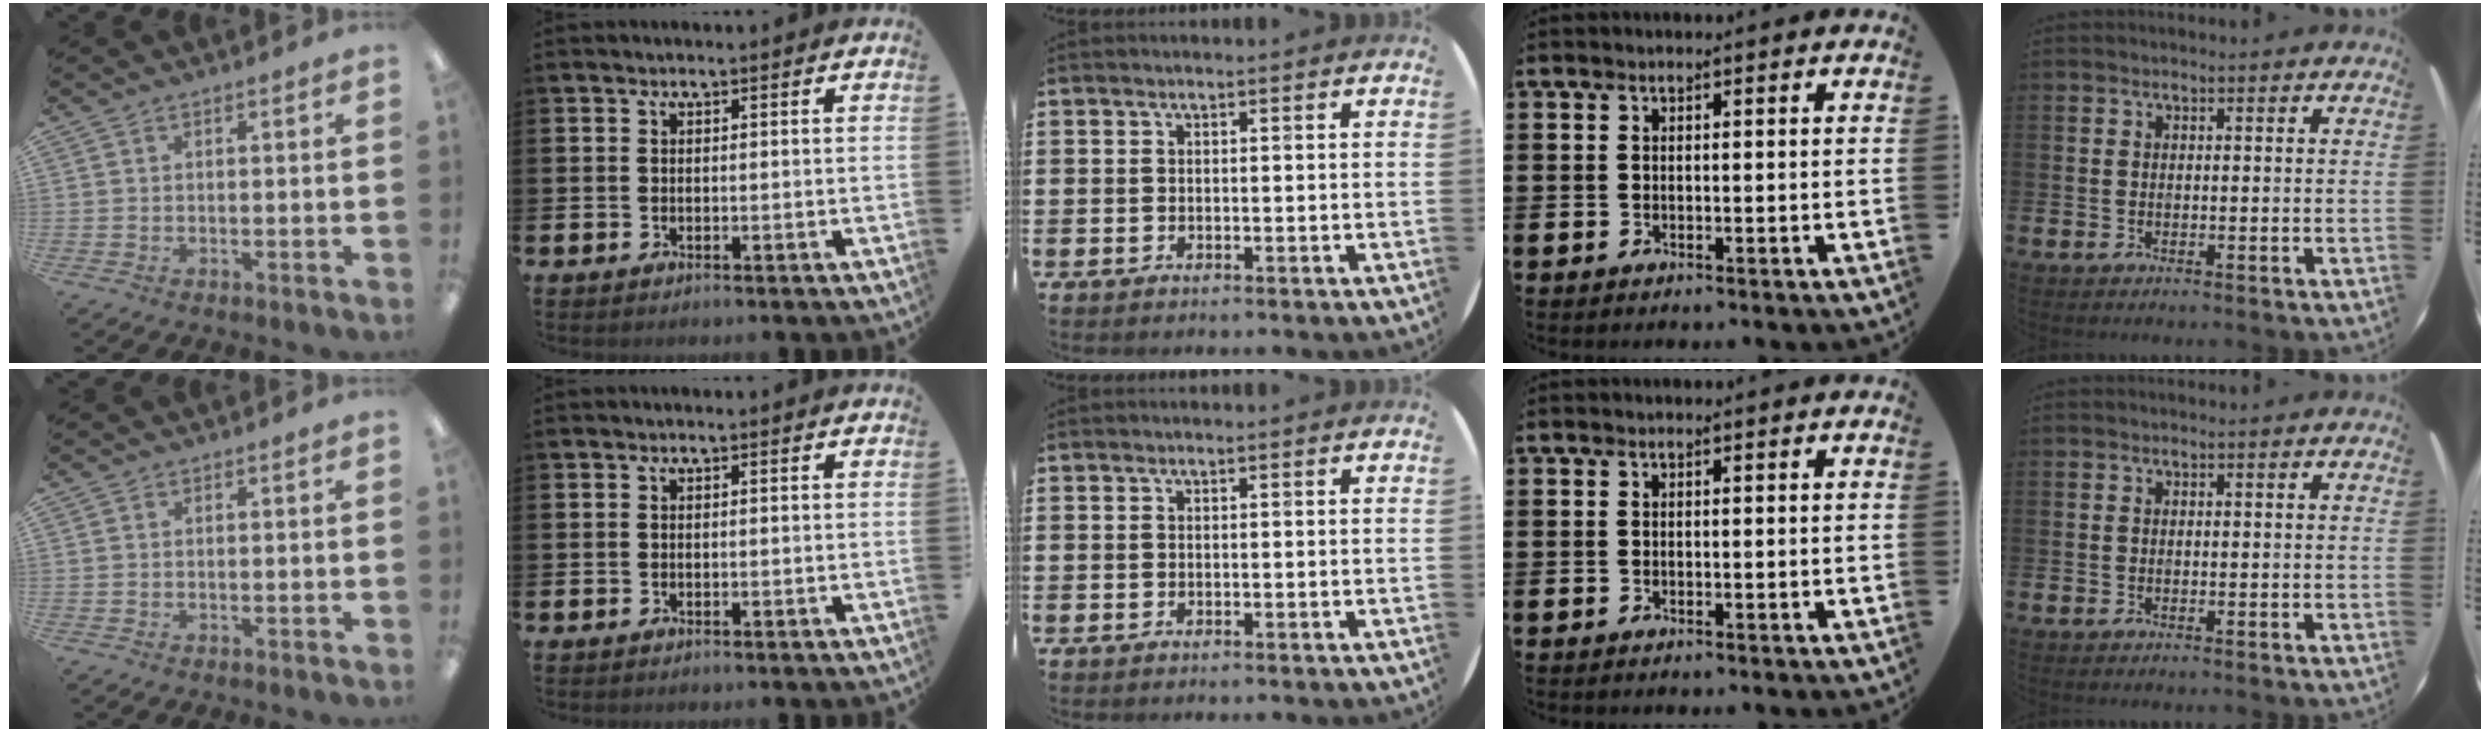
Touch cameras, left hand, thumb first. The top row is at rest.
{}